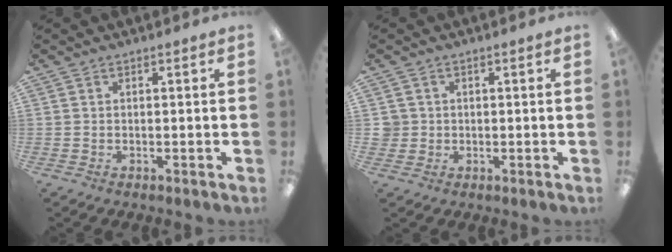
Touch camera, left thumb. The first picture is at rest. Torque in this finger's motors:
{"motor_torque": [-0.06, 0.06, -0.02, -0.04, 0.00]}